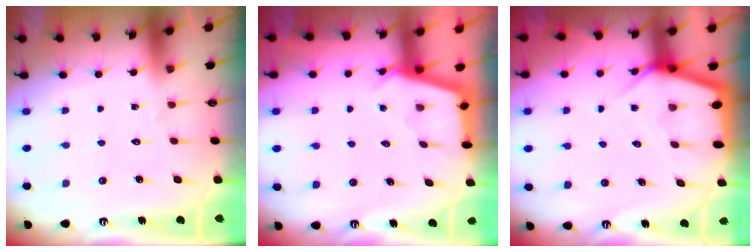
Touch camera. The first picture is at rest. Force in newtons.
{"total": 2.8, "press": 2.8, "slide": 0.4}
{"total": 5.0, "press": 5.0, "slide": 0.3}